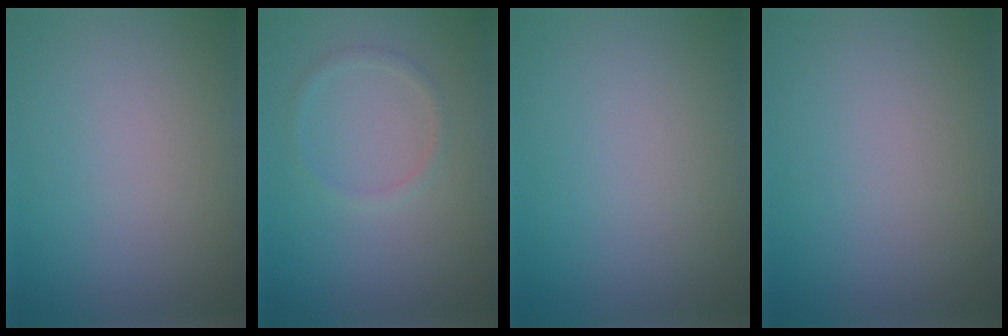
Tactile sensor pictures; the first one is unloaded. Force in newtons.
{"total": 1.0, "press": 1.0, "slide": 0.0}
{"total": 0.0}
{"total": 0.0}